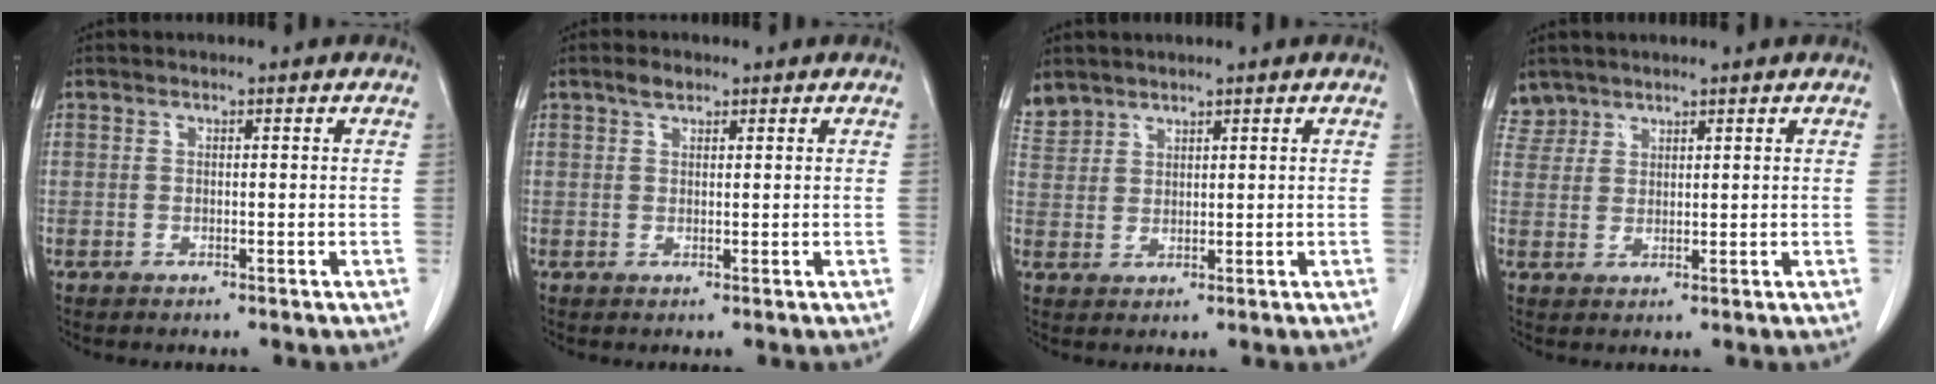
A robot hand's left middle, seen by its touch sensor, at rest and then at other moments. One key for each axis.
{"total": 1.8, "fx": 1.3, "fy": 0.8, "fz": 0.9, "tx": -0.020, "ty": 0.004, "tz": 0.022}
{"total": 3.6, "fx": 3.3, "fy": 1.4, "fz": 0.0, "tx": -0.004, "ty": 0.011, "tz": 0.073}
{"total": 3.2, "fx": 2.7, "fy": 1.5, "fz": -0.5, "tx": 0.016, "ty": 0.008, "tz": 0.056}